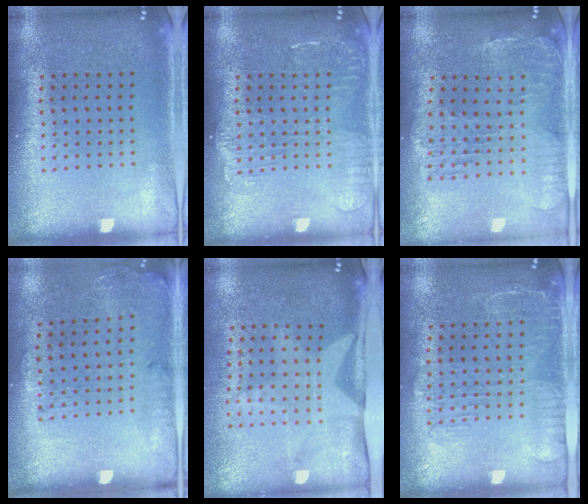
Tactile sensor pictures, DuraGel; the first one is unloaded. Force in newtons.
{"total": 2.2, "press": 2.2, "slide": 0.3}
{"total": 0.9, "press": 0.8, "slide": 0.3}
{"total": 1.7, "press": 1.2, "slide": 1.2}
{"total": 2.0, "press": 1.5, "slide": 1.3}
{"total": 1.6, "press": 1.2, "slide": 1.1}